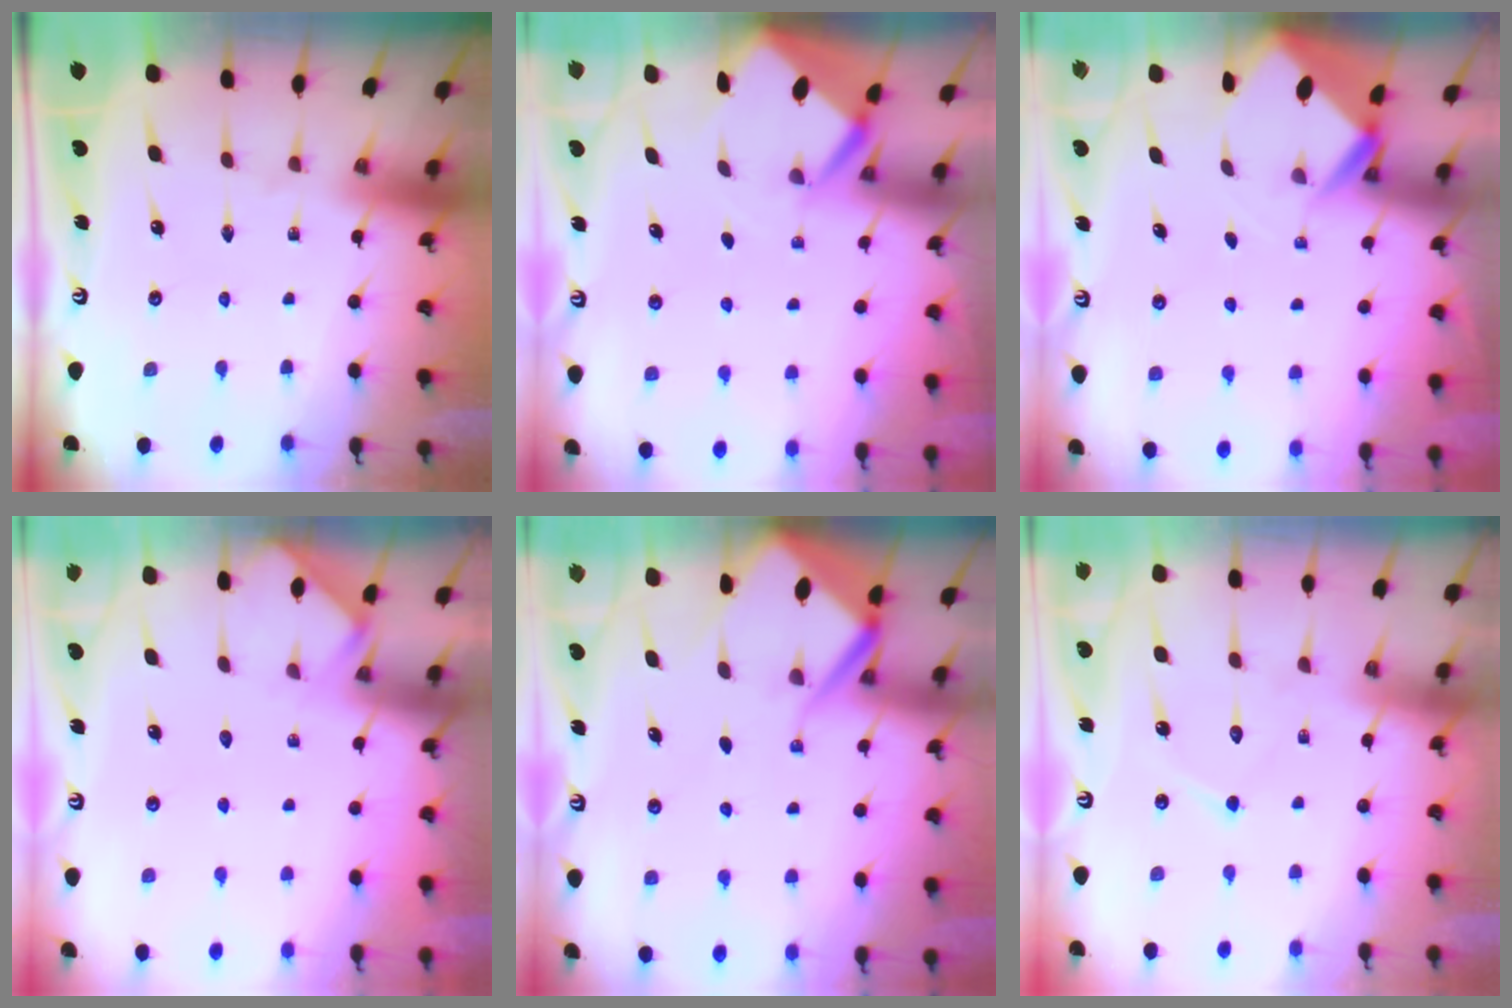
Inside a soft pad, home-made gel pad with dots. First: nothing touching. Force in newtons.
{"total": 2.7, "press": 2.7, "slide": 0.2}
{"total": 2.6, "press": 2.6, "slide": 0.1}
{"total": 2.6, "press": 2.6, "slide": 0.4}
{"total": 6.0, "press": 6.0, "slide": 0.7}
{"total": 7.1, "press": 7.1, "slide": 0.5}